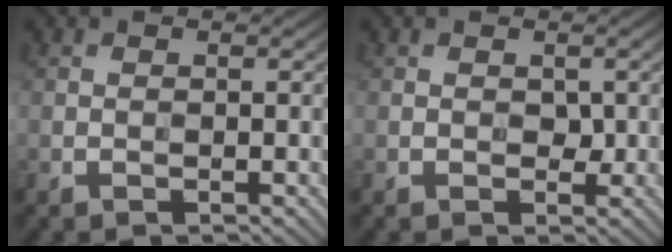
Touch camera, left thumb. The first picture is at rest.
{"total": 1.3, "force": [0.1, 1.0, 0.9], "torque": [-0.013, -0.001, 0.000]}